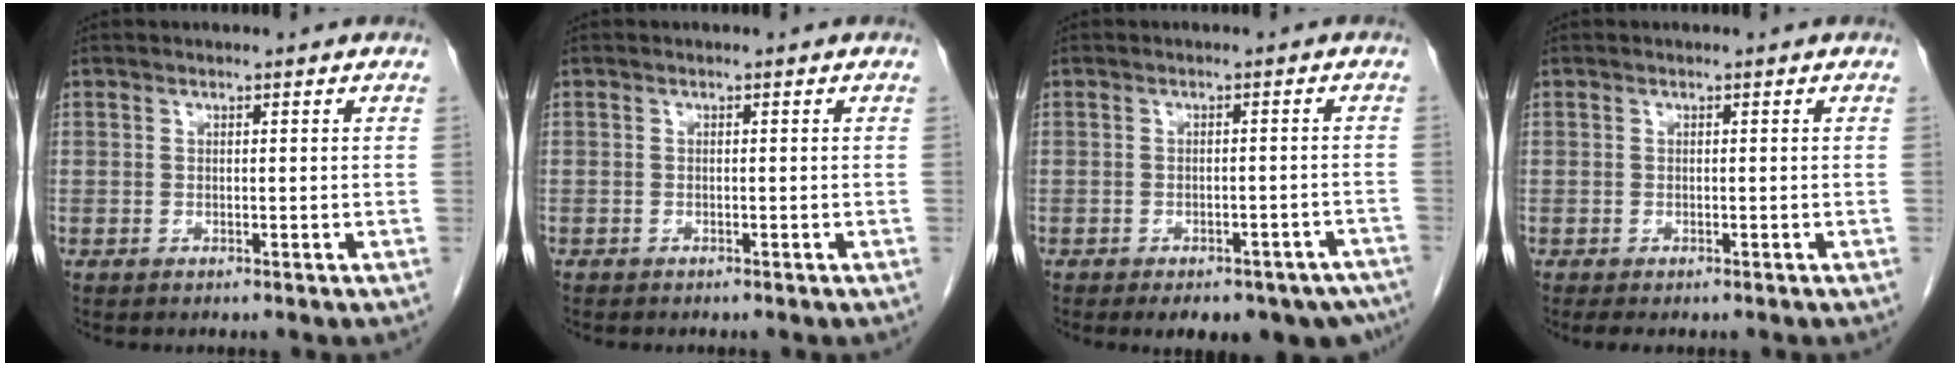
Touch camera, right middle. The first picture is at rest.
{"total": 0.6, "force": [-0.6, 0.2, 0.2], "torque": [-0.007, 0.000, -0.009]}
{"total": 14.7, "force": [-11.2, 6.7, 6.7], "torque": [-0.080, 0.008, -0.124]}
{"total": 2.0, "force": [-1.5, 0.7, 1.0], "torque": [-0.017, -0.006, -0.017]}